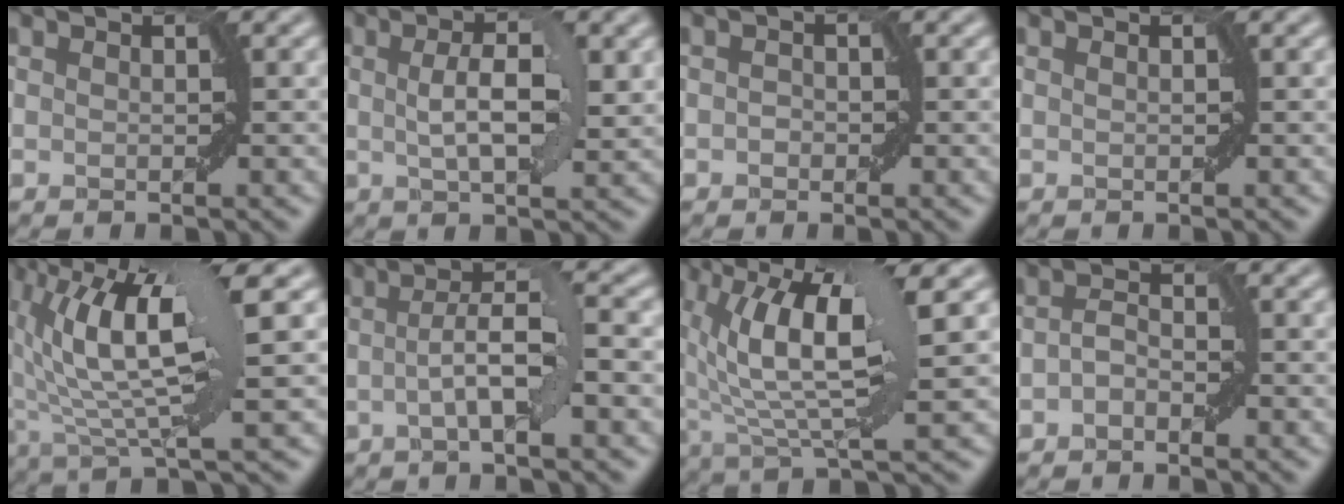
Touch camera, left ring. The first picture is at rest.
{"total": 5.5, "force": [1.0, 1.7, 5.1], "torque": [-0.084, 0.004, 0.015]}
{"total": 0.7, "force": [-0.2, 0.6, 0.4], "torque": [-0.005, -0.001, -0.005]}
{"total": 0.0}
{"total": 9.5, "force": [2.9, 2.1, 8.8], "torque": [-0.171, 0.009, 0.055]}
{"total": 4.8, "force": [-0.5, 0.7, 4.7], "torque": [-0.084, 0.011, -0.013]}
{"total": 9.2, "force": [3.2, 2.1, 8.3], "torque": [-0.158, 0.008, 0.061]}
{"total": 1.5, "force": [-0.8, 0.8, 1.1], "torque": [-0.021, 0.006, -0.018]}